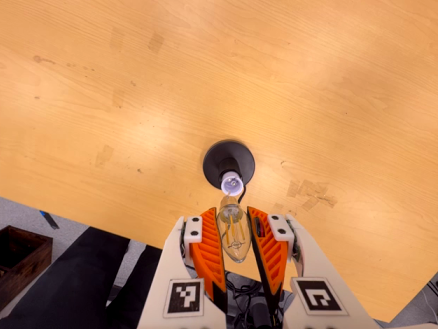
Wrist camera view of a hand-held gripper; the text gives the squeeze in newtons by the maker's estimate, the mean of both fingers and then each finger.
{"total": 13.5, "left": 14.3, "right": 12.7}